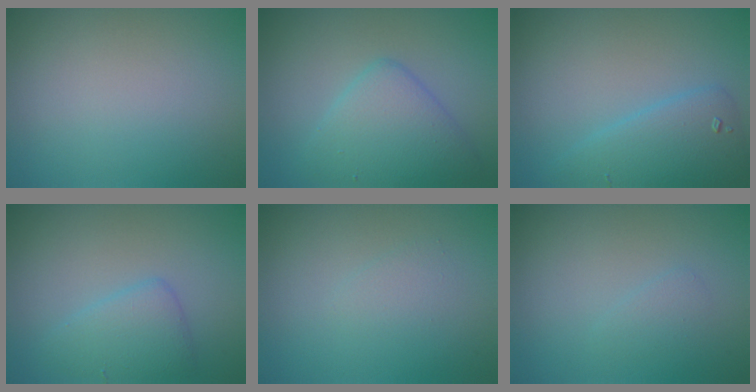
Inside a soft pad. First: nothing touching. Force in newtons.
{"total": 4.4, "press": 4.4, "slide": 0.0}
{"total": 3.7, "press": 3.7, "slide": 0.2}
{"total": 2.8, "press": 2.8, "slide": 0.3}
{"total": 1.1, "press": 1.1, "slide": 0.1}
{"total": 0.9, "press": 0.9, "slide": 0.0}